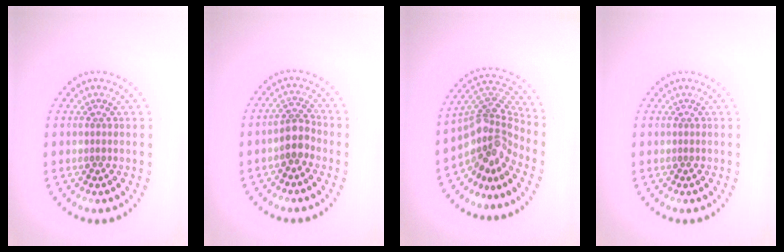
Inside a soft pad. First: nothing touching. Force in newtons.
{"total": 2.5, "press": 2.1, "slide": 1.3}
{"total": 4.7, "press": 3.0, "slide": 3.6}
{"total": 0.0}